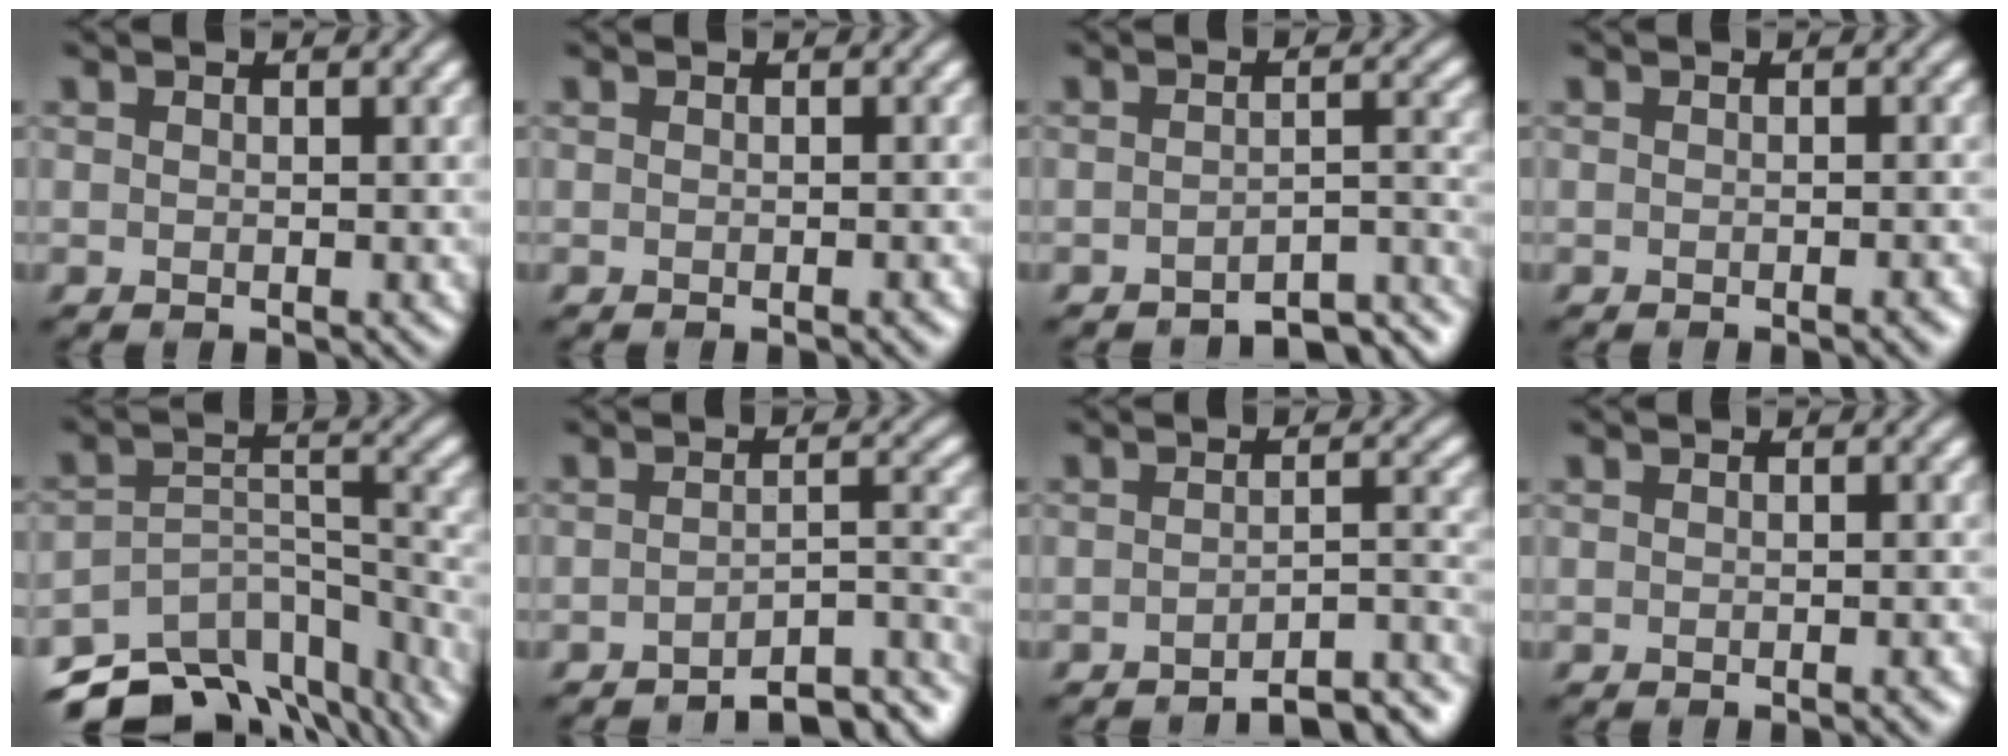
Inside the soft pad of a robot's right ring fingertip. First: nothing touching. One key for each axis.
{"total": 0.9, "fx": -0.4, "fy": 0.2, "fz": 0.8, "tx": -0.006, "ty": 0.001, "tz": -0.007}
{"total": 5.1, "fx": -4.6, "fy": 1.1, "fz": 2.0, "tx": -0.019, "ty": -0.001, "tz": -0.055}
{"total": 1.6, "fx": -0.7, "fy": 0.4, "fz": 1.3, "tx": -0.008, "ty": 0.000, "tz": -0.012}
{"total": 12.9, "fx": -10.8, "fy": 5.4, "fz": 4.6, "tx": -0.094, "ty": -0.013, "tz": -0.136}
{"total": 5.9, "fx": -5.1, "fy": 1.3, "fz": 2.8, "tx": -0.027, "ty": 0.005, "tz": -0.070}
{"total": 6.4, "fx": -5.5, "fy": 1.4, "fz": 2.9, "tx": -0.022, "ty": 0.009, "tz": -0.070}
{"total": 1.2, "fx": -0.6, "fy": 0.3, "fz": 1.1, "tx": -0.008, "ty": -0.001, "tz": -0.011}